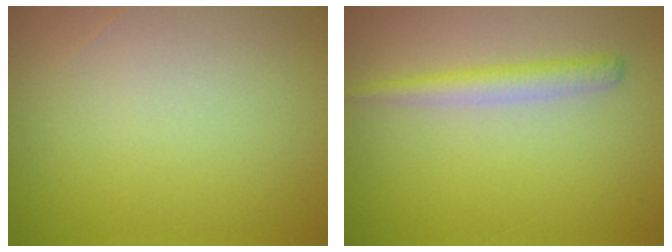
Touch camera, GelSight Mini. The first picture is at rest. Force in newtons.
{"total": 2.1, "press": 2.1, "slide": 0.1}